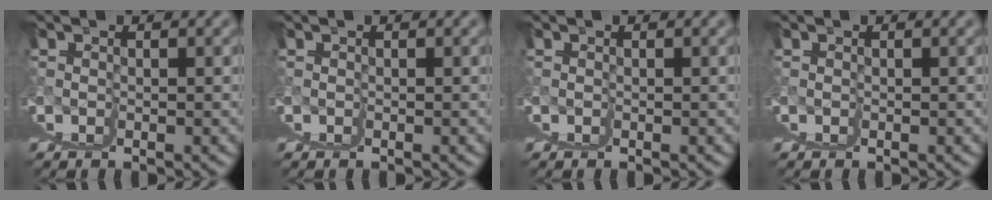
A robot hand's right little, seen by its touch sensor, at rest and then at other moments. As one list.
[{"total": 0.0}, {"total": 0.0}, {"total": 0.0}]